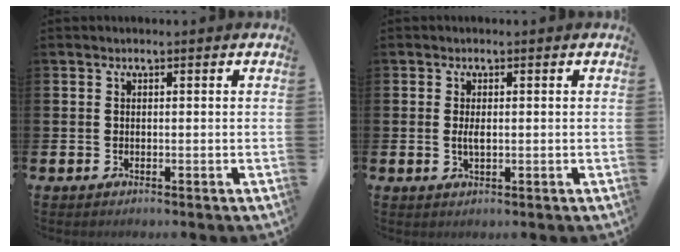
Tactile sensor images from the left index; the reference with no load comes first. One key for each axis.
{"total": 1.8, "fx": 0.1, "fy": 0.7, "fz": 1.6, "tx": -0.029, "ty": 0.001, "tz": 0.000}